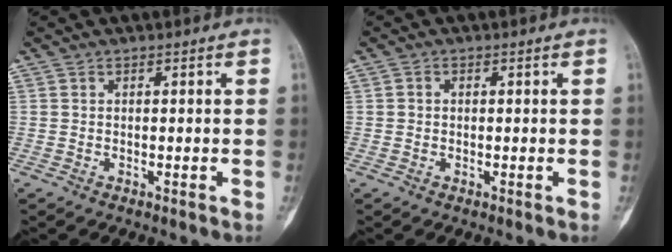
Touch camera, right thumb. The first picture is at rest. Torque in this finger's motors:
{"motor_torque": [-0.73, 0.17, 0.44, -0.15, -0.04]}